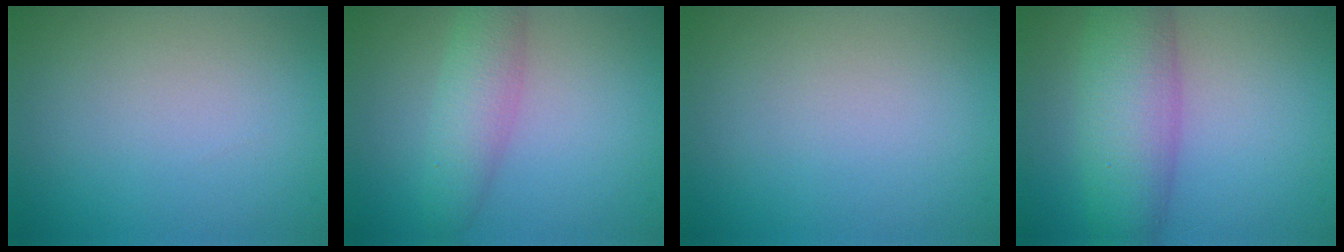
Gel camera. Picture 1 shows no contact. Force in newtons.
{"total": 3.5, "press": 3.5, "slide": 0.1}
{"total": 0.0}
{"total": 6.7, "press": 6.7, "slide": 0.2}